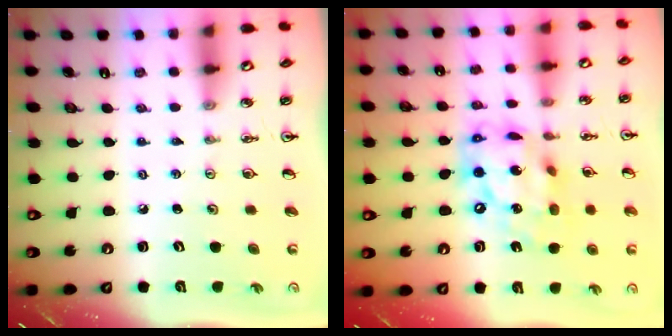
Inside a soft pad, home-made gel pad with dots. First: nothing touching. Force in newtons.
{"total": 16.6, "press": 16.6, "slide": 1.5}